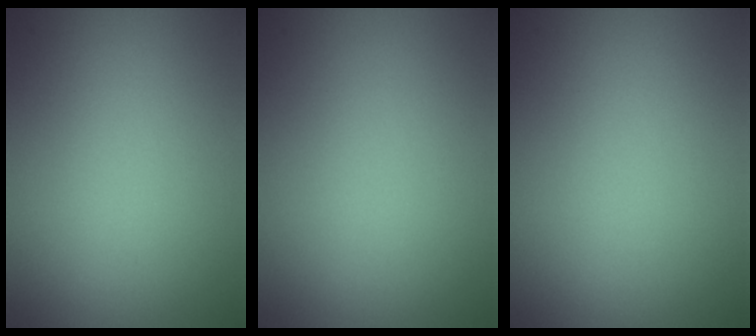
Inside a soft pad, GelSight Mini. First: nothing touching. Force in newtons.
{"total": 0.0}
{"total": 0.0}